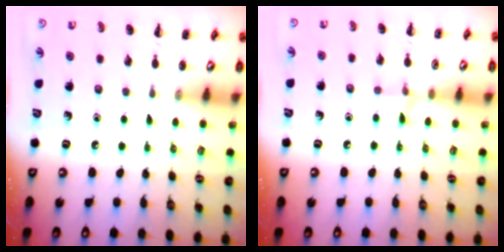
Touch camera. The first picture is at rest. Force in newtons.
{"total": 5.4, "press": 5.1, "slide": 1.8}